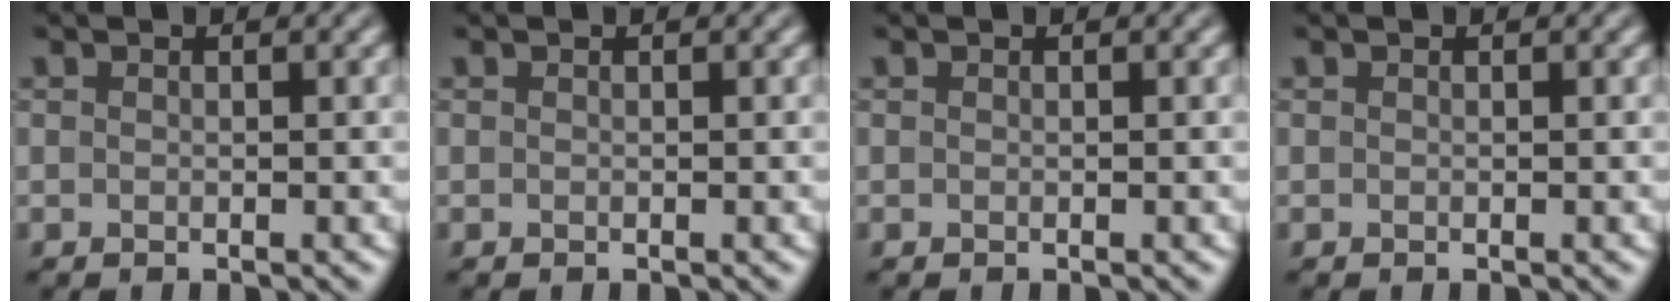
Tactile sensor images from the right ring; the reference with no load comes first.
{"total": 0.0}
{"total": 0.0}
{"total": 0.0}